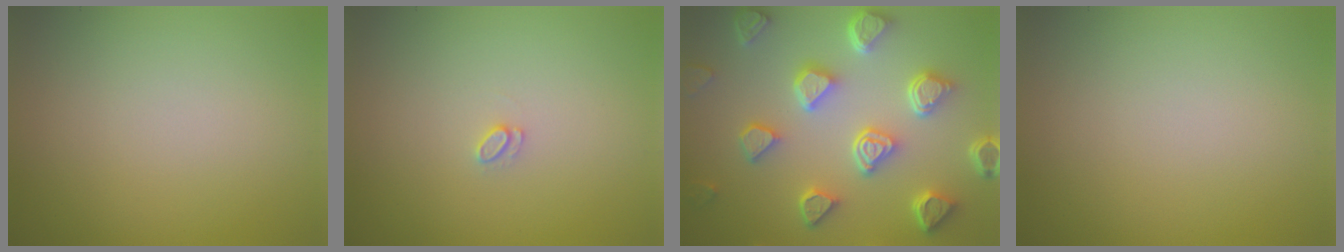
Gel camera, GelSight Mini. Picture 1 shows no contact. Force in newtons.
{"total": 0.7, "press": 0.7, "slide": 0.1}
{"total": 6.8, "press": 5.3, "slide": 4.1}
{"total": 0.0}